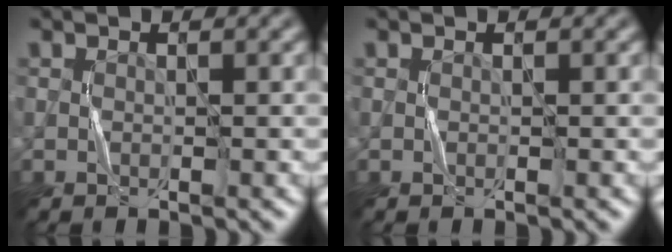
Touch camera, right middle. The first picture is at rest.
{"total": 0.0}